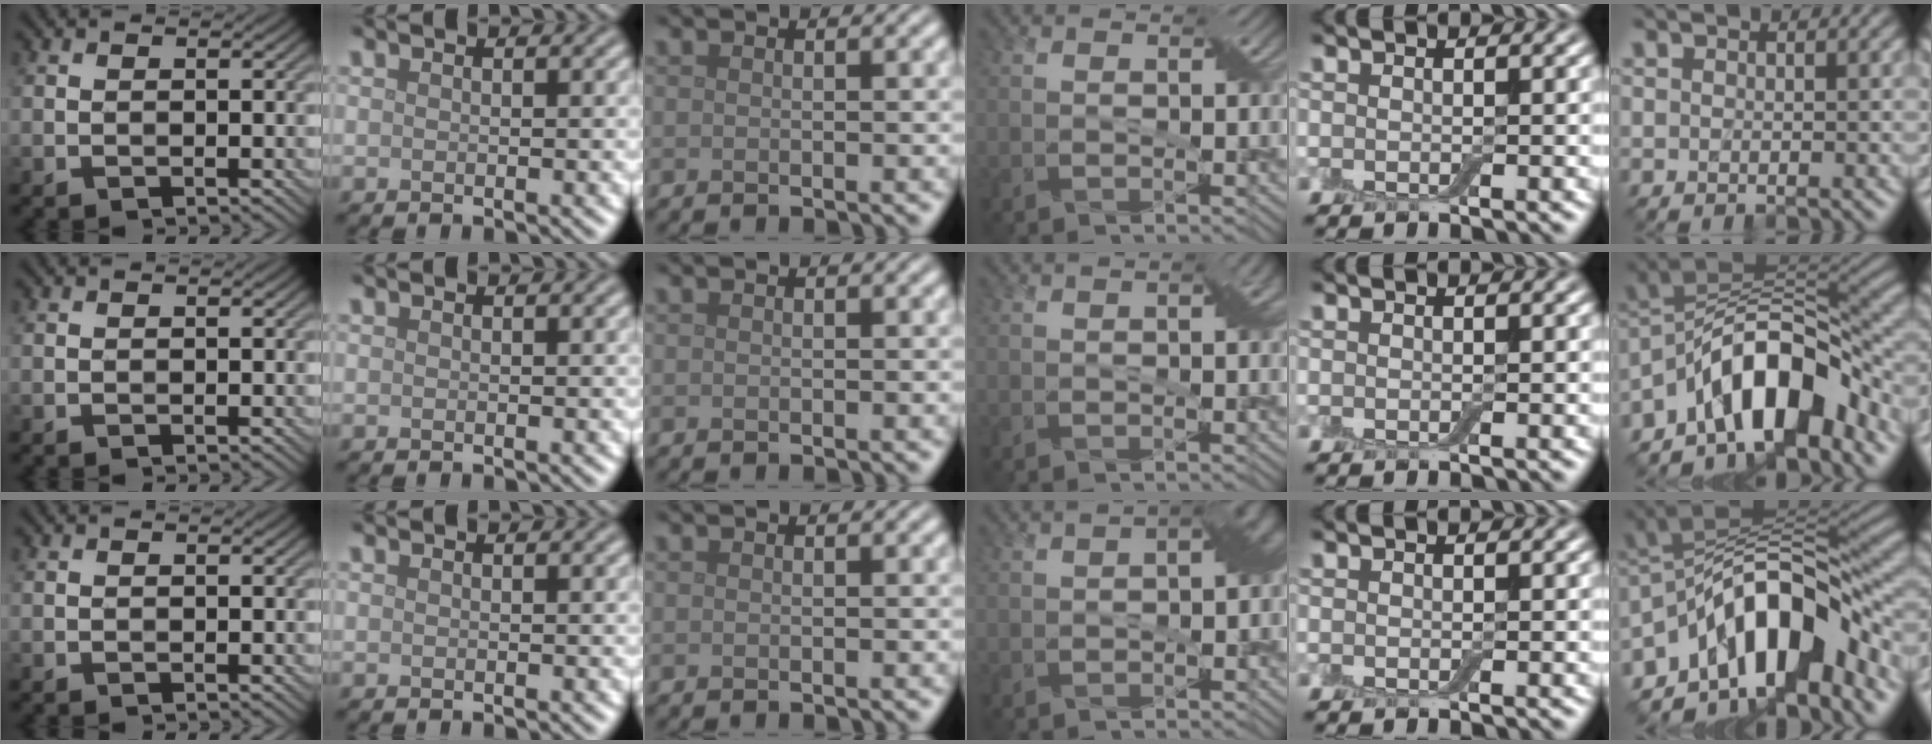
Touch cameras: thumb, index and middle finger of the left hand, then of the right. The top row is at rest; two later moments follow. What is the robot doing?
{"motion": "pour", "object": "bottle"}